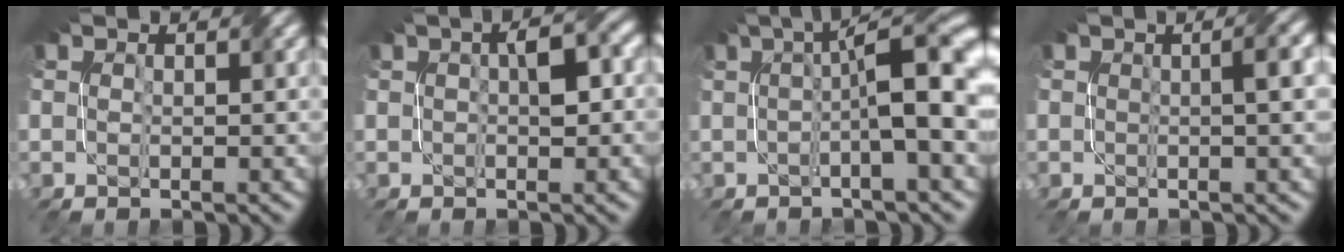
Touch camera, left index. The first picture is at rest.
{"total": 2.8, "force": [0.3, 1.0, 2.6], "torque": [-0.043, 0.012, 0.006]}
{"total": 8.3, "force": [0.6, 1.8, 8.0], "torque": [-0.103, 0.025, 0.005]}
{"total": 2.4, "force": [0.0, 0.5, 2.3], "torque": [-0.021, 0.013, 0.000]}